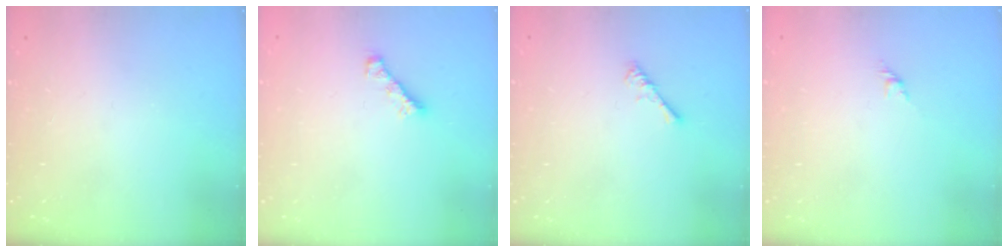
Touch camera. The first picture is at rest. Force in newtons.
{"total": 1.9, "press": 1.8, "slide": 0.6}
{"total": 0.8, "press": 0.8, "slide": 0.3}
{"total": 1.6, "press": 1.5, "slide": 0.7}